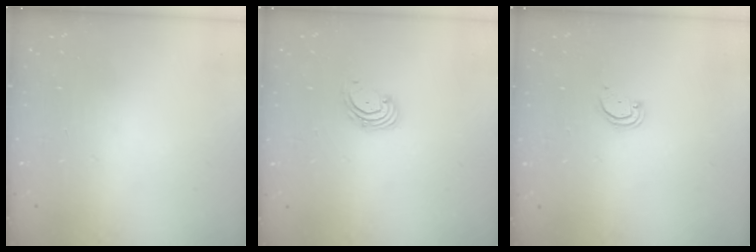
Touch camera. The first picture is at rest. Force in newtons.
{"total": 2.7, "press": 2.7, "slide": 0.6}
{"total": 1.8, "press": 1.8, "slide": 0.2}